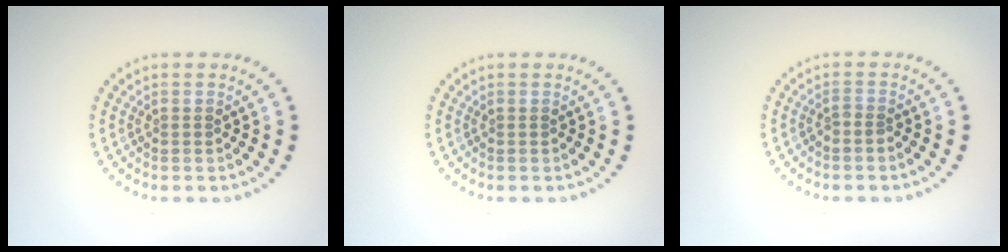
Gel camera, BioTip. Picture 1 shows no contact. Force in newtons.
{"total": 0.0}
{"total": 0.7, "press": 0.3, "slide": 0.6}